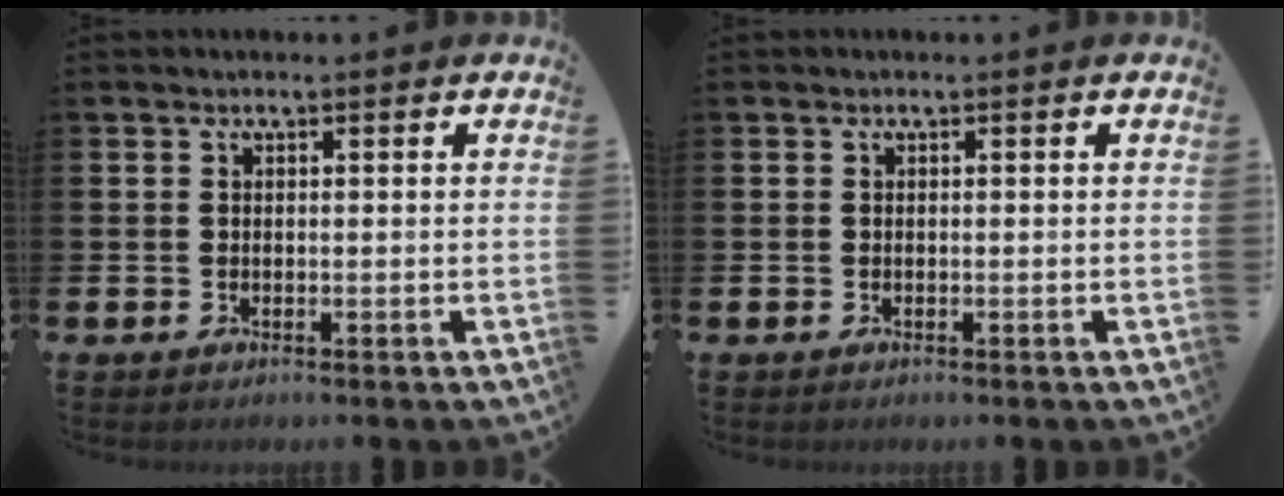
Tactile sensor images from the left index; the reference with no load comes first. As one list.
[{"total": 0.0}]